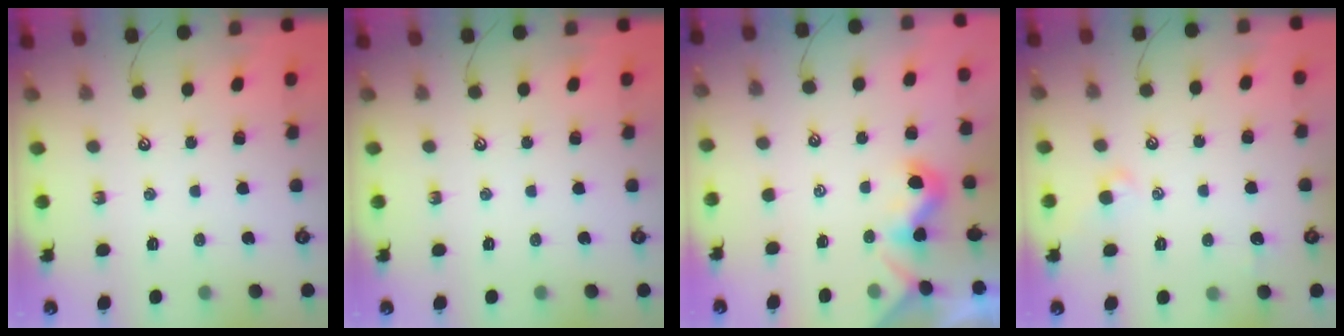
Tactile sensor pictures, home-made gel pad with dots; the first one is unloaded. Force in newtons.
{"total": 0.0}
{"total": 0.9, "press": 0.8, "slide": 0.2}
{"total": 1.9, "press": 1.8, "slide": 0.6}